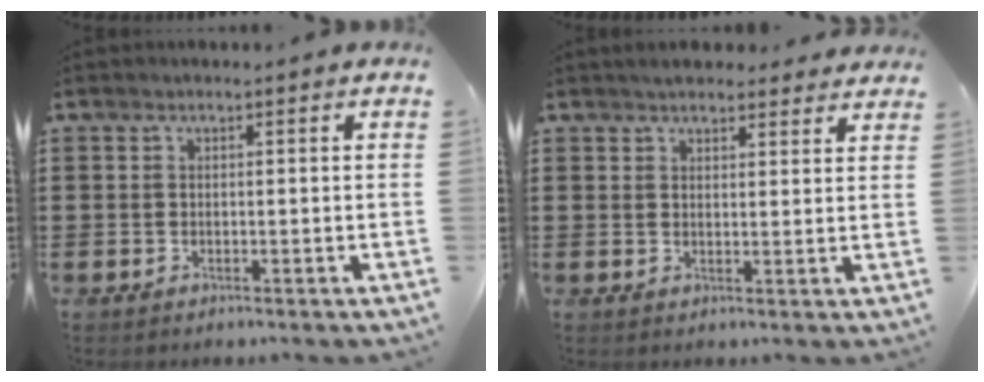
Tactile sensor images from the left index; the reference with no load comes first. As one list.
[{"total": 3.1, "force": [2.9, 0.9, 0.6], "torque": [-0.019, -0.001, 0.055]}]